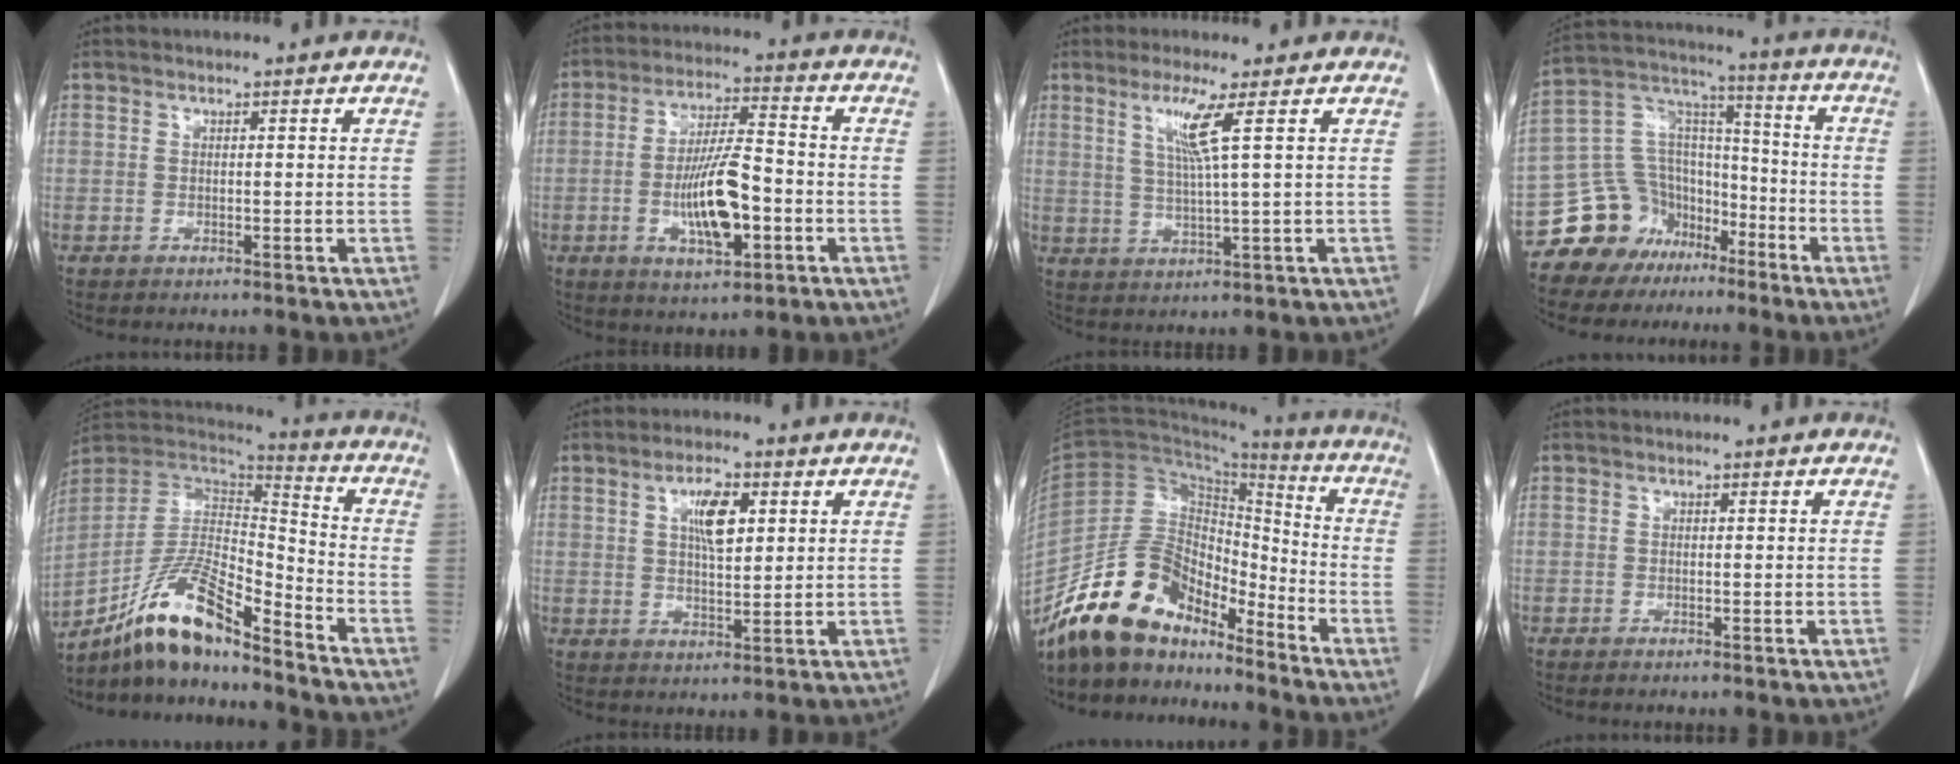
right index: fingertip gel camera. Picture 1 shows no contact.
{"total": 11.2, "force": [-3.1, 2.9, 10.4], "torque": [-0.196, 0.000, -0.050]}
{"total": 5.3, "force": [2.2, -1.2, 4.7], "torque": [-0.095, -0.007, 0.047]}
{"total": 13.1, "force": [-8.6, 9.5, 2.4], "torque": [-0.052, 0.086, -0.146]}
{"total": 14.8, "force": [-11.4, 2.6, 9.1], "torque": [-0.174, 0.013, -0.208]}
{"total": 5.9, "force": [2.1, 1.9, 5.2], "torque": [-0.094, 0.002, 0.039]}
{"total": 15.9, "force": [-13.4, 6.4, 5.8], "torque": [-0.106, 0.044, -0.246]}
{"total": 0.6, "force": [-0.5, 0.0, 0.2], "torque": [-0.007, -0.002, -0.008]}